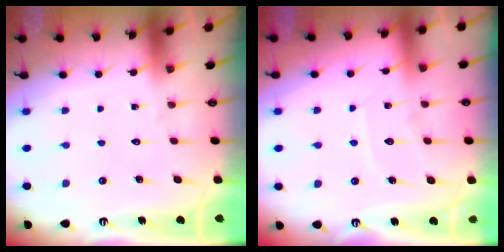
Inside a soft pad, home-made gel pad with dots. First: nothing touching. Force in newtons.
{"total": 6.6, "press": 6.6, "slide": 0.7}